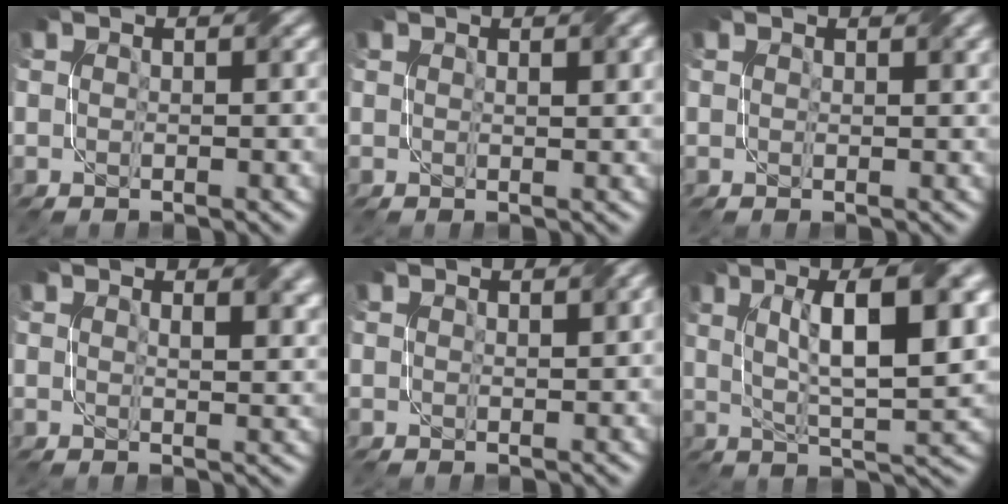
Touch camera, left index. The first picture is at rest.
{"total": 1.8, "force": [0.8, 0.4, 1.6], "torque": [-0.015, 0.001, 0.015]}
{"total": 1.4, "force": [1.2, 0.2, 0.8], "torque": [-0.010, -0.001, 0.019]}
{"total": 3.5, "force": [1.8, 1.3, 2.7], "torque": [-0.026, 0.002, 0.027]}
{"total": 1.1, "force": [0.7, 0.1, 0.9], "torque": [-0.010, 0.001, 0.012]}
{"total": 11.4, "force": [3.1, 3.3, 10.4], "torque": [-0.162, 0.008, 0.054]}